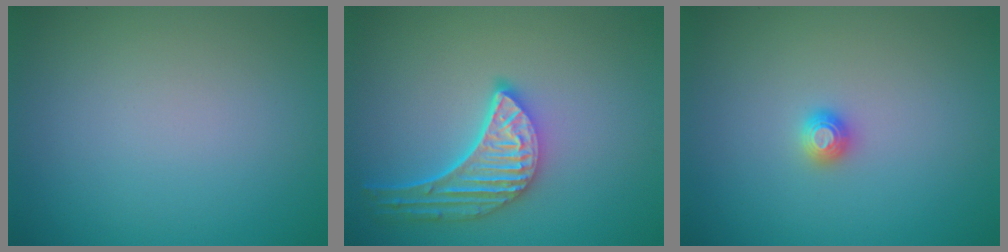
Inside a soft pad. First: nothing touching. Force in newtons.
{"total": 5.3, "press": 4.1, "slide": 3.3}
{"total": 1.2, "press": 1.2, "slide": 0.1}